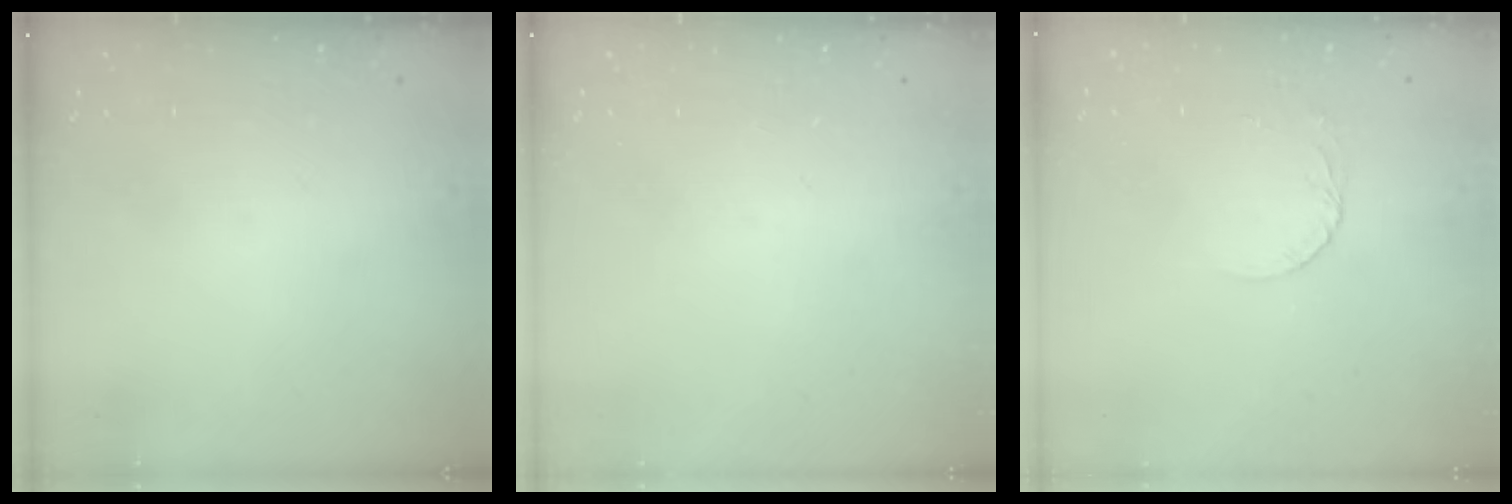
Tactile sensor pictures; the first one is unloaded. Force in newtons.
{"total": 0.0}
{"total": 2.6, "press": 2.6, "slide": 0.1}